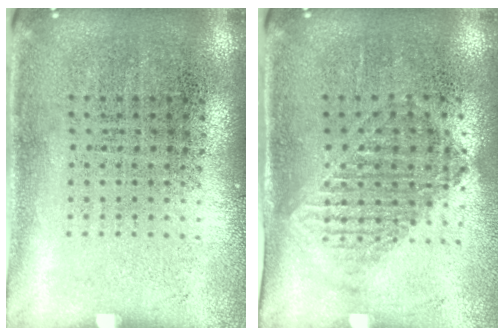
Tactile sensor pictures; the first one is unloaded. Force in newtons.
{"total": 1.3, "press": 1.1, "slide": 0.6}